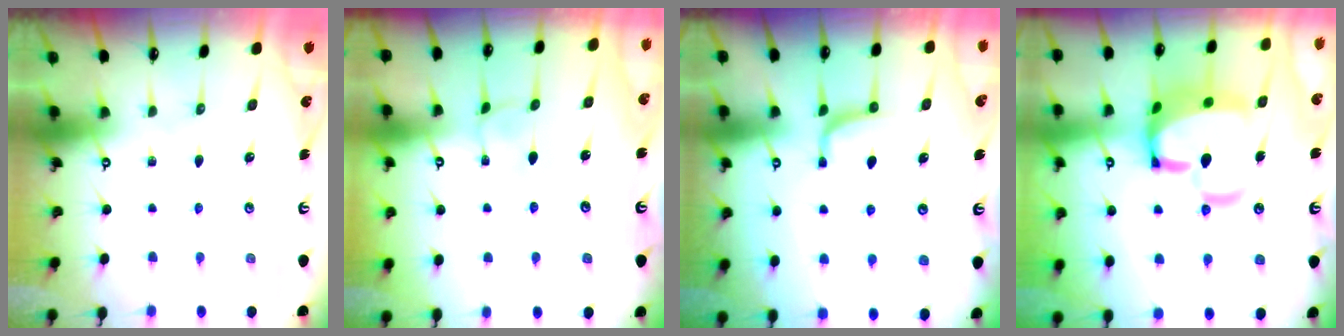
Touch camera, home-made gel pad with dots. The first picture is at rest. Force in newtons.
{"total": 2.1, "press": 2.1, "slide": 0.1}
{"total": 0.5, "press": 0.0, "slide": 0.5}
{"total": 13.4, "press": 13.3, "slide": 1.9}